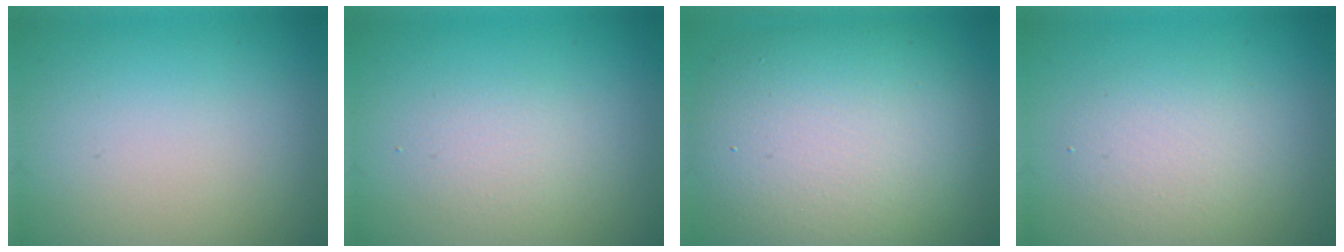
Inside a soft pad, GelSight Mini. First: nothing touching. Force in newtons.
{"total": 1.8, "press": 1.8, "slide": 0.1}
{"total": 11.7, "press": 11.7, "slide": 0.7}
{"total": 2.9, "press": 2.8, "slide": 0.3}